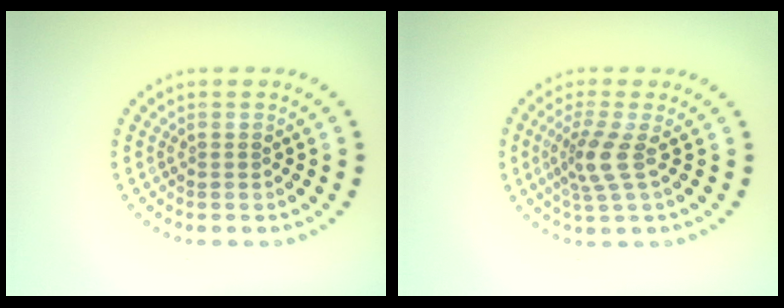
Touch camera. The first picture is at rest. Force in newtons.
{"total": 2.9, "press": 2.2, "slide": 2.0}